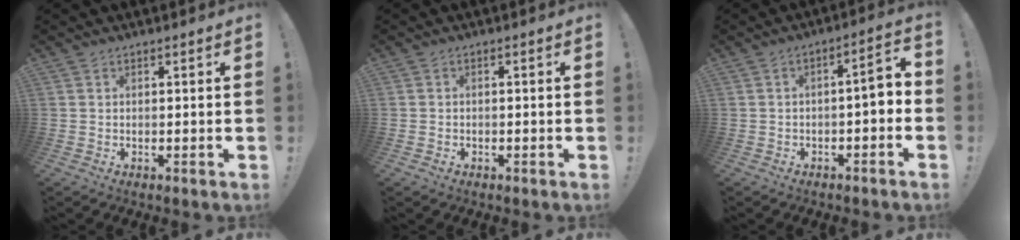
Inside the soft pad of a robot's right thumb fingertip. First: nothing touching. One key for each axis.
{"total": 1.0, "fx": -0.6, "fy": 0.8, "fz": 0.0, "tx": 0.002, "ty": 0.003, "tz": -0.010}
{"total": 4.9, "fx": -1.6, "fy": 0.7, "fz": 4.6, "tx": -0.064, "ty": 0.000, "tz": -0.033}